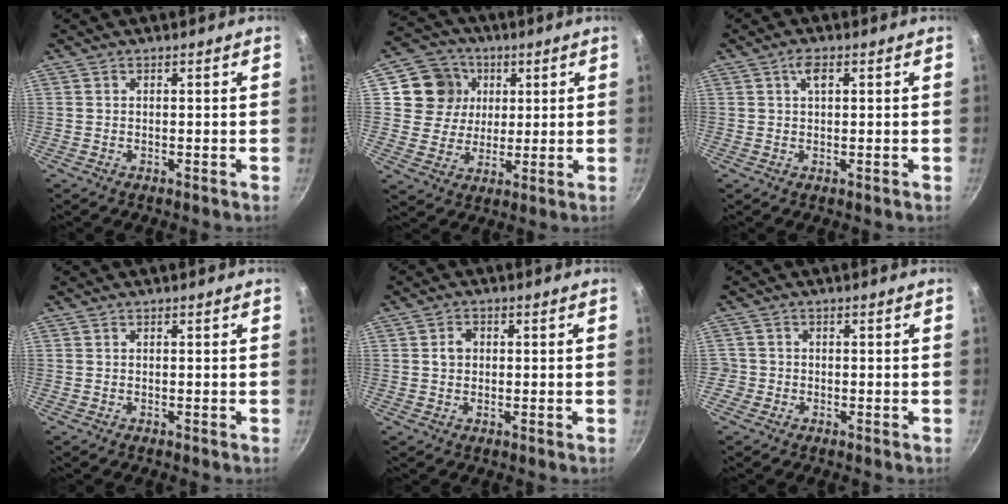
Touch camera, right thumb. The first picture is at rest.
{"total": 10.6, "force": [3.2, 9.7, 3.2], "torque": [-0.022, 0.000, 0.051]}
{"total": 2.5, "force": [0.9, 1.1, 2.1], "torque": [-0.036, 0.003, 0.014]}
{"total": 0.0}
{"total": 2.7, "force": [0.3, 2.2, 1.5], "torque": [-0.016, 0.004, 0.004]}
{"total": 2.0, "force": [-0.8, 1.9, 0.2], "torque": [0.006, 0.013, -0.013]}